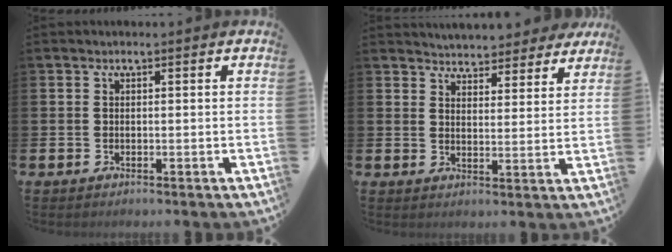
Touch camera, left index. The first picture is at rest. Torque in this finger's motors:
{"motor_torque": [1.09, -1.05, 0.73, 0.08]}